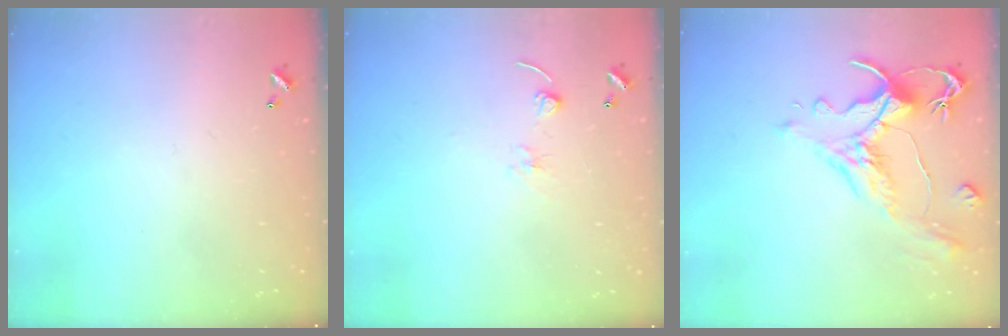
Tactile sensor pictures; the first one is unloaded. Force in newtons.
{"total": 2.4, "press": 2.4, "slide": 0.3}
{"total": 1.6, "press": 0.6, "slide": 1.5}